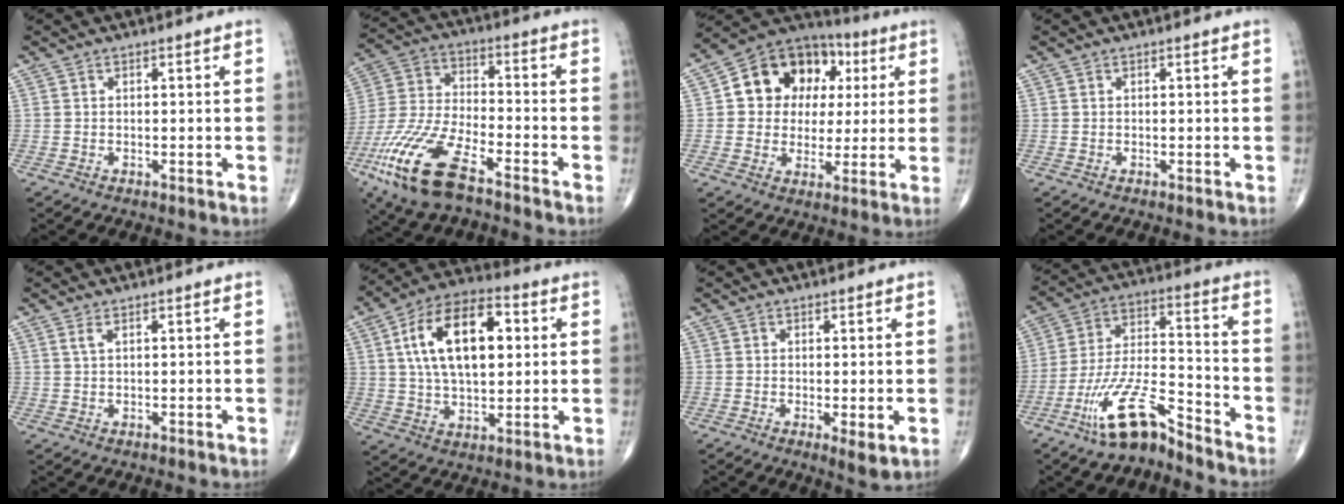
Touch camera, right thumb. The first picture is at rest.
{"total": 17.5, "force": [-10.1, 6.3, 12.9], "torque": [-0.286, 0.025, -0.197]}
{"total": 16.0, "force": [3.7, 12.8, 9.0], "torque": [-0.092, 0.019, 0.056]}
{"total": 0.0}
{"total": 1.3, "force": [0.7, 0.3, 1.0], "torque": [-0.024, 0.004, 0.018]}
{"total": 18.4, "force": [4.1, 9.7, 15.1], "torque": [-0.239, 0.012, 0.066]}
{"total": 3.0, "force": [-0.5, 0.9, 2.8], "torque": [-0.049, -0.013, -0.009]}
{"total": 12.6, "force": [-9.3, 3.2, 7.9], "torque": [-0.158, 0.073, -0.182]}